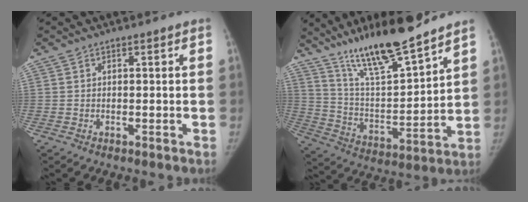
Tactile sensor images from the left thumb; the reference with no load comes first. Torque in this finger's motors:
{"motor_torque": [0.21, 0.02, 1.41, -1.36, 0.09]}